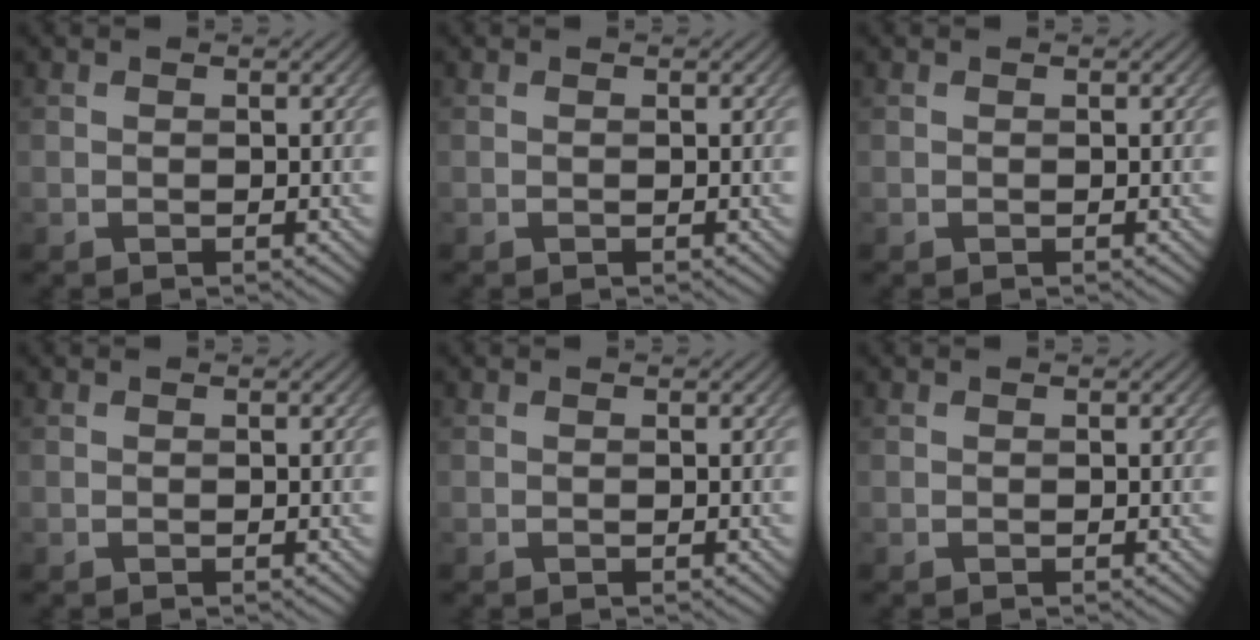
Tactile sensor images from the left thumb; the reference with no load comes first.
{"total": 0.0}
{"total": 0.0}
{"total": 0.0}
{"total": 0.0}
{"total": 0.0}